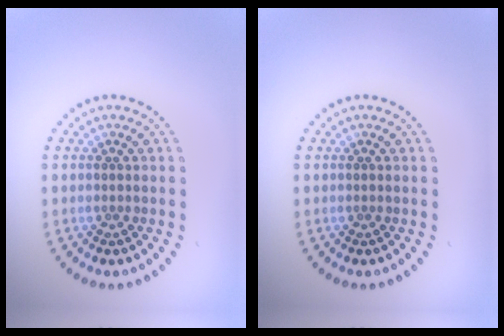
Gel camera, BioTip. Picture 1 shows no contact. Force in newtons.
{"total": 0.0}